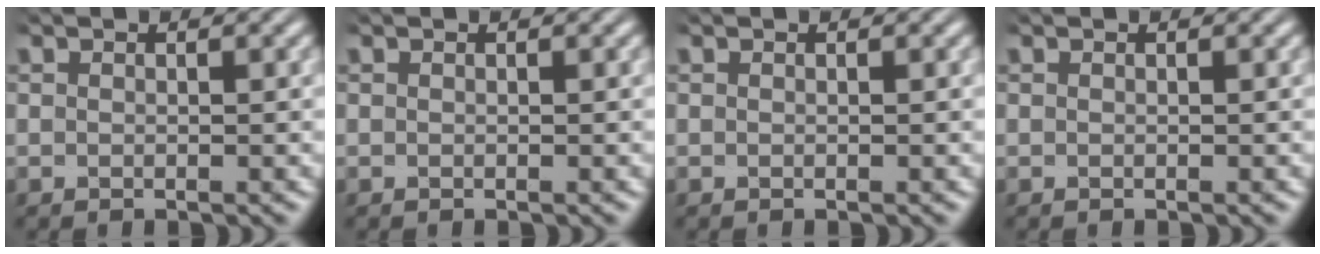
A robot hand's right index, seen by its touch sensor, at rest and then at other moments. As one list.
[{"total": 0.0}, {"total": 0.0}, {"total": 0.0}]